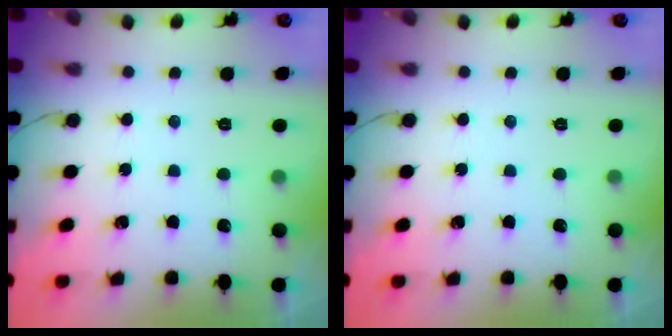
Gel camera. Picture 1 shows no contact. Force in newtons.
{"total": 0.0}